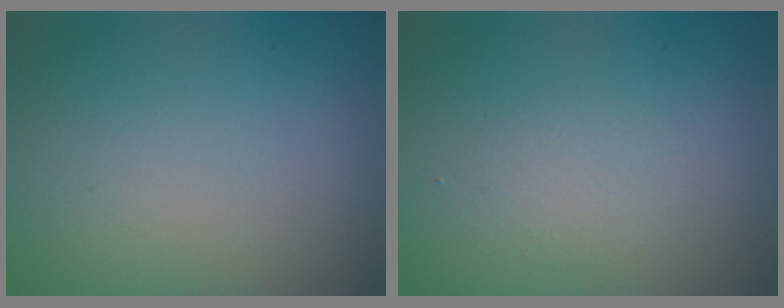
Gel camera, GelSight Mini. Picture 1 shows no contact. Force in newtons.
{"total": 1.2, "press": 1.2, "slide": 0.0}